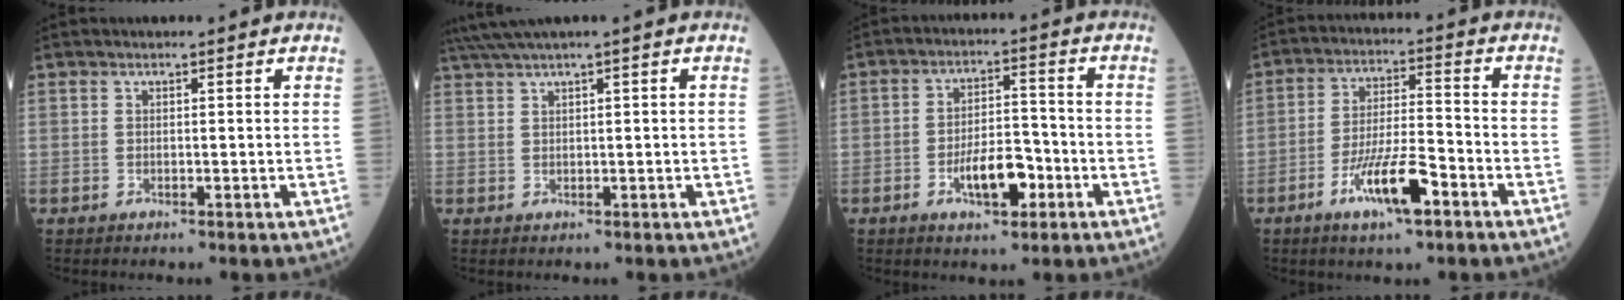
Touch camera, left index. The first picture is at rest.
{"total": 3.4, "force": [2.3, -0.6, 2.5], "torque": [-0.060, 0.019, 0.052]}
{"total": 7.3, "force": [-3.2, 2.9, 5.9], "torque": [-0.106, 0.006, -0.054]}
{"total": 9.5, "force": [-5.2, 1.8, 7.7], "torque": [-0.148, -0.007, -0.093]}